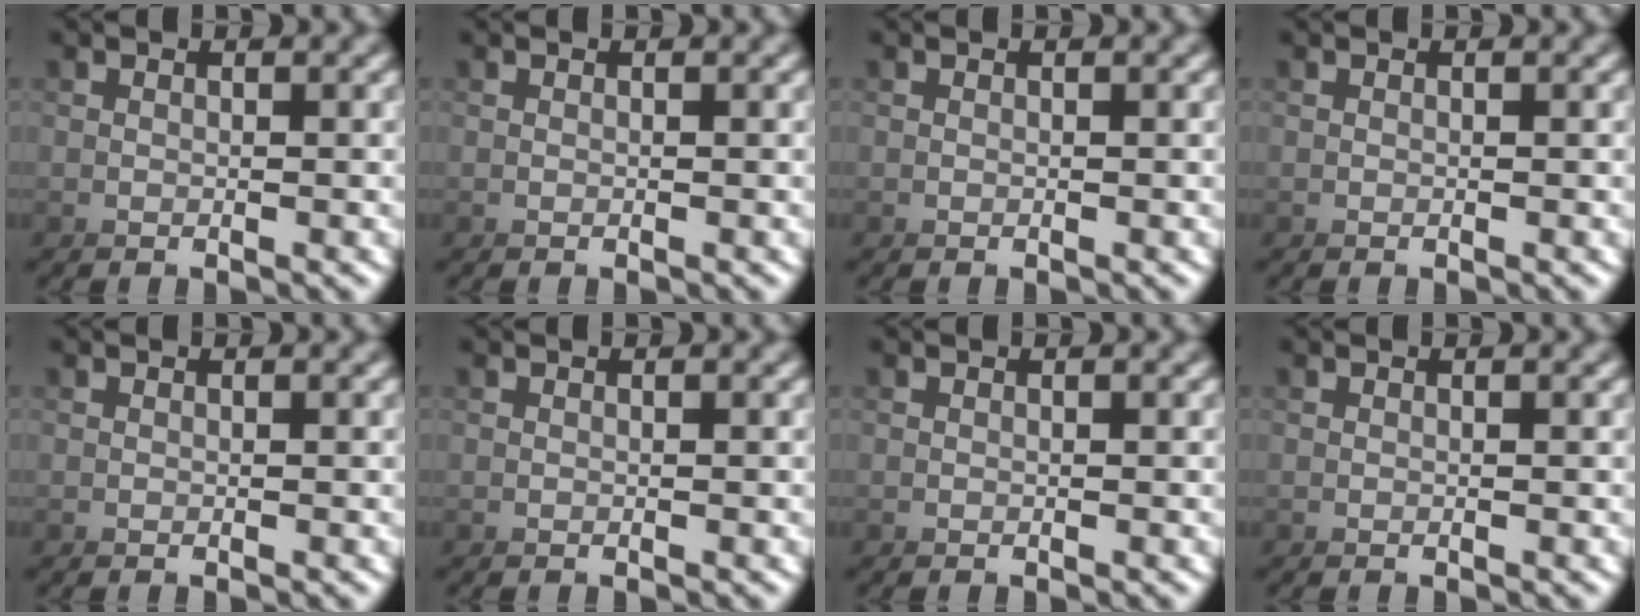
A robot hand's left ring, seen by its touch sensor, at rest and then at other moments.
{"total": 0.0}
{"total": 0.0}
{"total": 0.0}
{"total": 0.0}
{"total": 0.0}
{"total": 0.0}
{"total": 0.0}